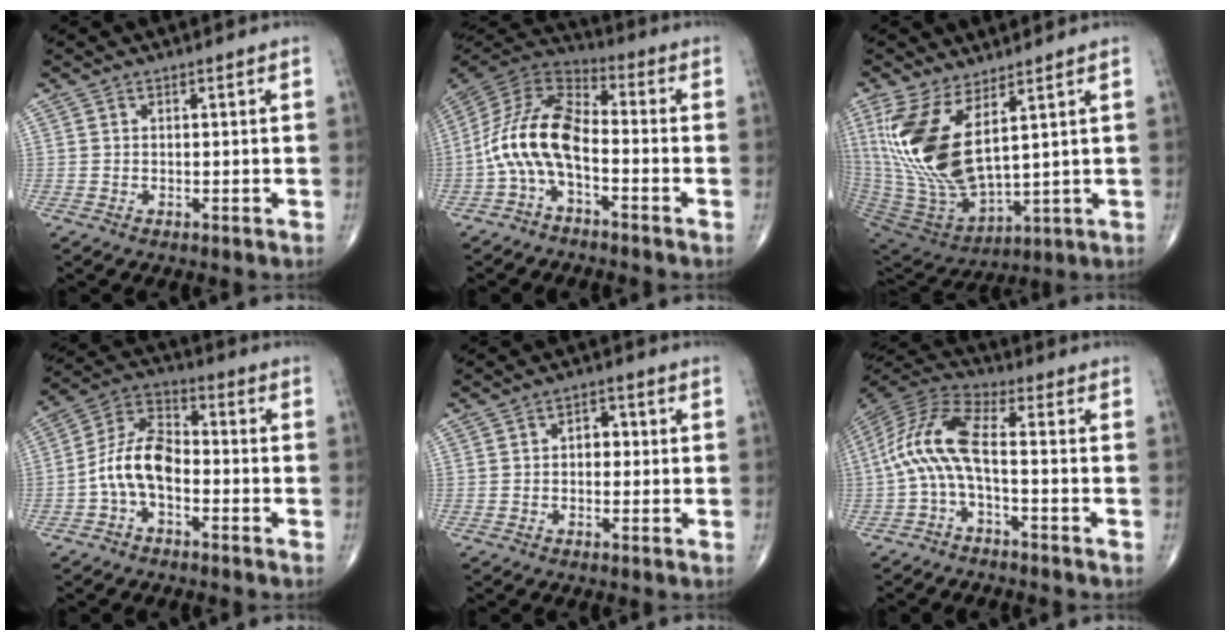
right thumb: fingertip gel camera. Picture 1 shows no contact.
{"total": 12.9, "force": [-3.5, 6.2, 10.8], "torque": [-0.221, 0.058, -0.078]}
{"total": 18.1, "force": [6.4, 7.6, 15.1], "torque": [-0.323, -0.045, 0.142]}
{"total": 9.9, "force": [-2.5, 5.6, 7.8], "torque": [-0.144, 0.042, -0.060]}
{"total": 3.3, "force": [0.1, 2.3, 2.3], "torque": [-0.017, 0.013, -0.005]}
{"total": 11.2, "force": [-2.2, 3.5, 10.4], "torque": [-0.230, 0.053, -0.052]}